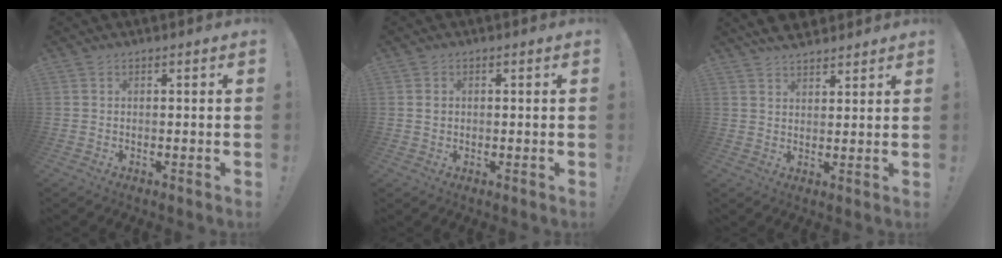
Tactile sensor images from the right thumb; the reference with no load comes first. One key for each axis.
{"total": 1.1, "fx": 0.3, "fy": 1.0, "fz": 0.3, "tx": 0.001, "ty": 0.002, "tz": 0.003}
{"total": 5.6, "fx": 5.1, "fy": 2.0, "fz": 1.3, "tx": -0.022, "ty": -0.026, "tz": 0.096}